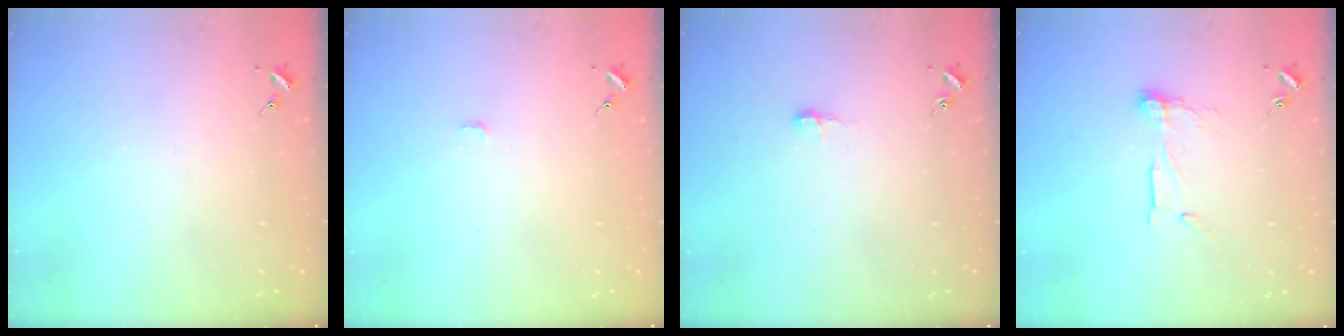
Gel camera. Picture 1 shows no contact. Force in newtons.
{"total": 2.8, "press": 2.8, "slide": 0.2}
{"total": 4.9, "press": 4.9, "slide": 0.5}
{"total": 8.8, "press": 8.7, "slide": 0.7}